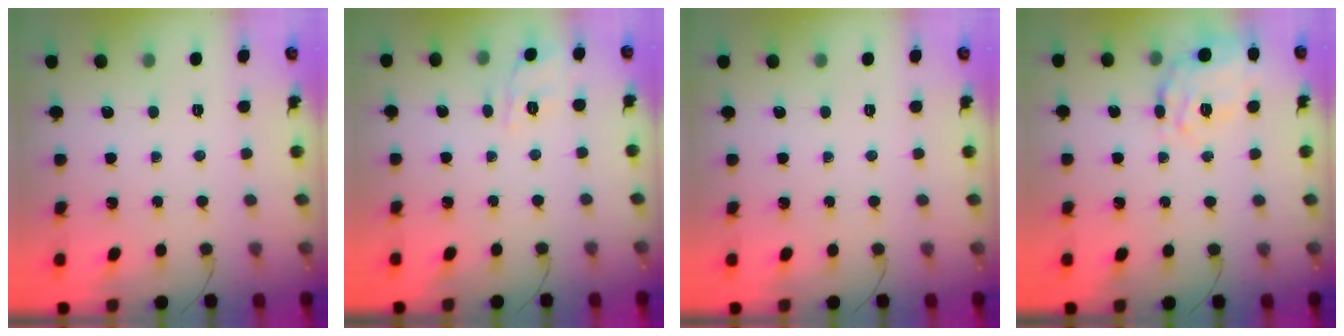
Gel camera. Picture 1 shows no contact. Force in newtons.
{"total": 8.9, "press": 8.8, "slide": 1.8}
{"total": 0.0}
{"total": 14.3, "press": 14.1, "slide": 2.7}